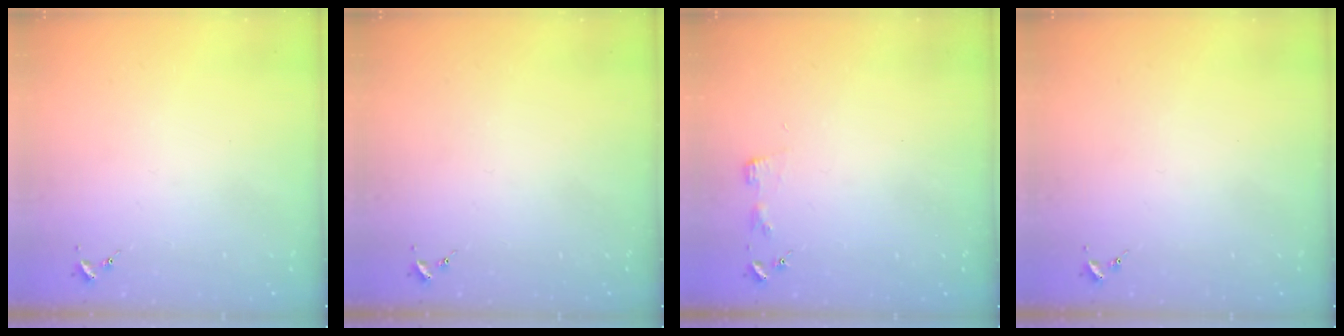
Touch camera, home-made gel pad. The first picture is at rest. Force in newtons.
{"total": 0.0}
{"total": 2.9, "press": 2.9, "slide": 0.3}
{"total": 0.0}